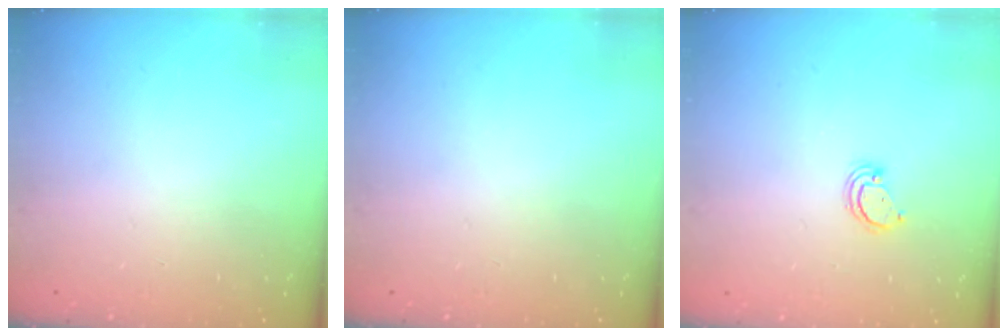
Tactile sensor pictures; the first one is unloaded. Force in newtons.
{"total": 0.0}
{"total": 2.8, "press": 2.8, "slide": 0.2}